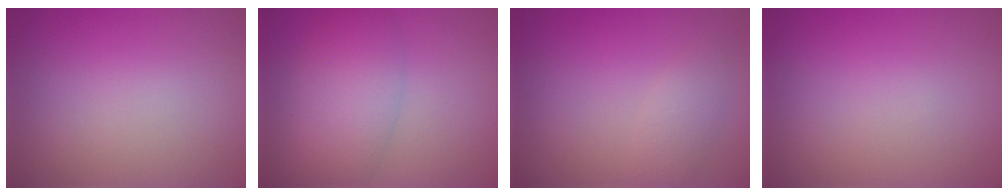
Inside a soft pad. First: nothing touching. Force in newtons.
{"total": 5.6, "press": 5.6, "slide": 0.0}
{"total": 2.0, "press": 2.0, "slide": 0.0}
{"total": 0.0}